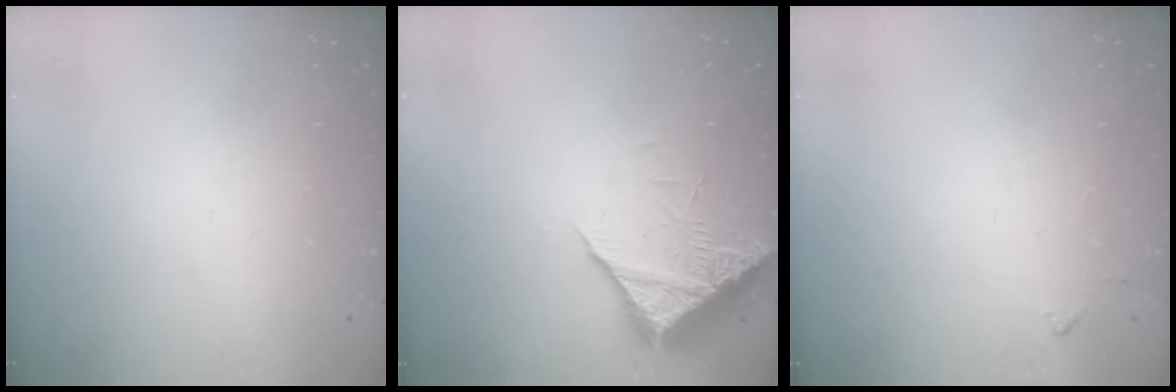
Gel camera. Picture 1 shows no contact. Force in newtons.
{"total": 8.5, "press": 8.4, "slide": 0.8}
{"total": 4.1, "press": 4.0, "slide": 0.6}